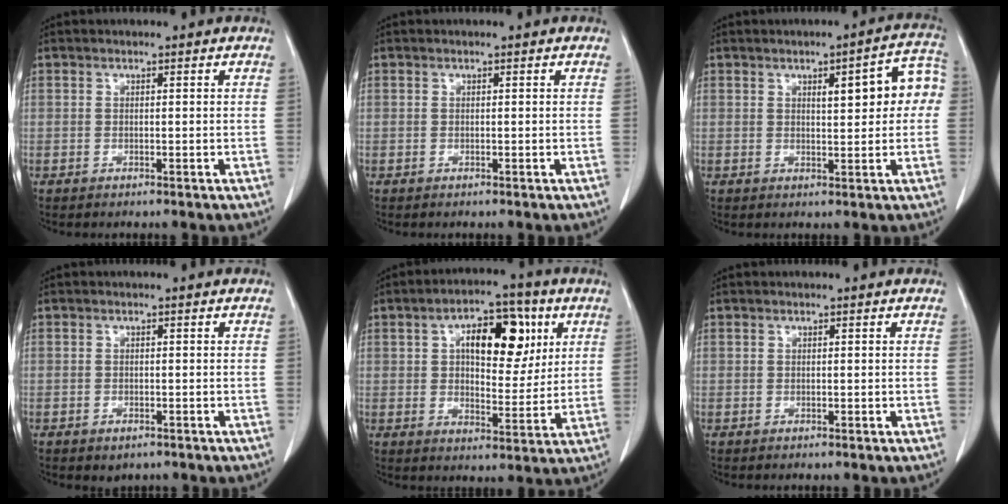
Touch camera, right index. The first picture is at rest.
{"total": 0.0}
{"total": 8.1, "force": [1.6, 2.3, 7.6], "torque": [-0.092, 0.028, 0.018]}
{"total": 1.6, "force": [-1.0, 1.1, 0.7], "torque": [-0.011, 0.000, -0.005]}
{"total": 12.2, "force": [4.1, 5.6, 10.0], "torque": [-0.151, 0.025, 0.066]}
{"total": 0.0}